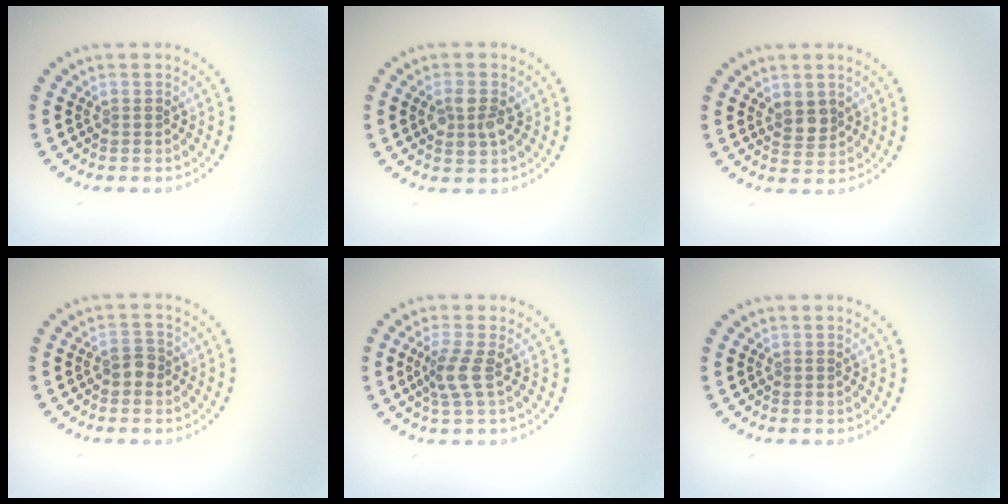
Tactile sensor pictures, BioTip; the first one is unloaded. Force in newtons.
{"total": 2.6, "press": 2.5, "slide": 0.4}
{"total": 1.9, "press": 1.8, "slide": 0.7}
{"total": 1.5, "press": 1.4, "slide": 0.5}
{"total": 2.4, "press": 1.8, "slide": 1.6}
{"total": 0.0}